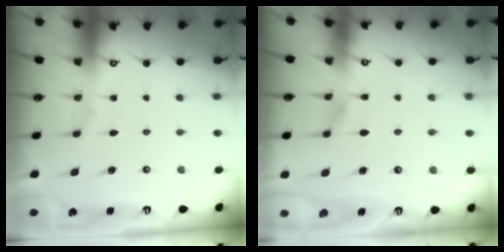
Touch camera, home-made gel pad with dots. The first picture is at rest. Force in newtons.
{"total": 4.5, "press": 4.5, "slide": 0.5}